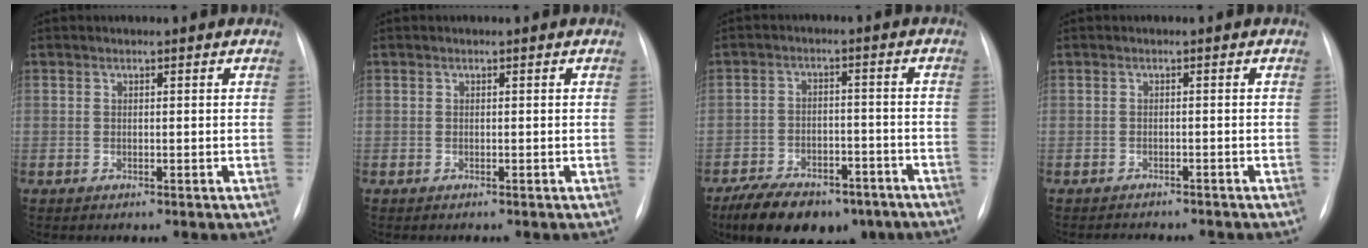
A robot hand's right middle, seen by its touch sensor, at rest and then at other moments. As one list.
[{"total": 0.0}, {"total": 14.7, "force": [-10.6, 6.7, 7.6], "torque": [-0.127, 0.001, -0.157]}, {"total": 4.5, "force": [-4.2, 1.1, 1.3], "torque": [-0.014, -0.003, -0.052]}]